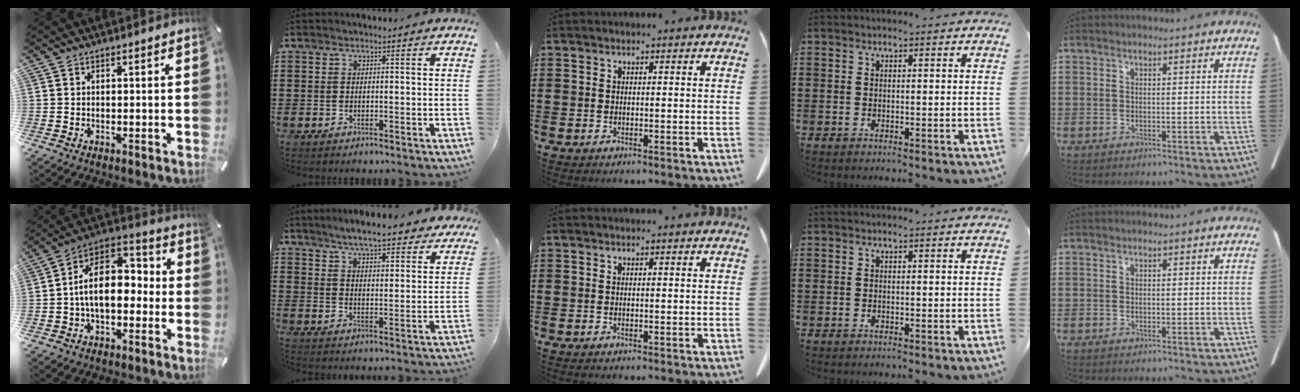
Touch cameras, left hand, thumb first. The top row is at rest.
{"thumb": {"total": 13.3, "force": [-1.6, 8.5, 10.1], "torque": [-0.183, 0.012, -0.031]}, "index": {"total": 6.2, "force": [5.9, 0.4, 2.1], "torque": [-0.055, -0.026, 0.102]}}